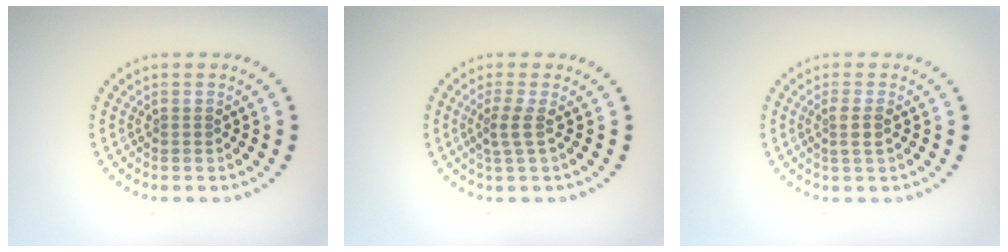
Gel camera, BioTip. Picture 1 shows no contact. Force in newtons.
{"total": 2.1, "press": 1.4, "slide": 1.5}
{"total": 1.6, "press": 1.3, "slide": 0.9}